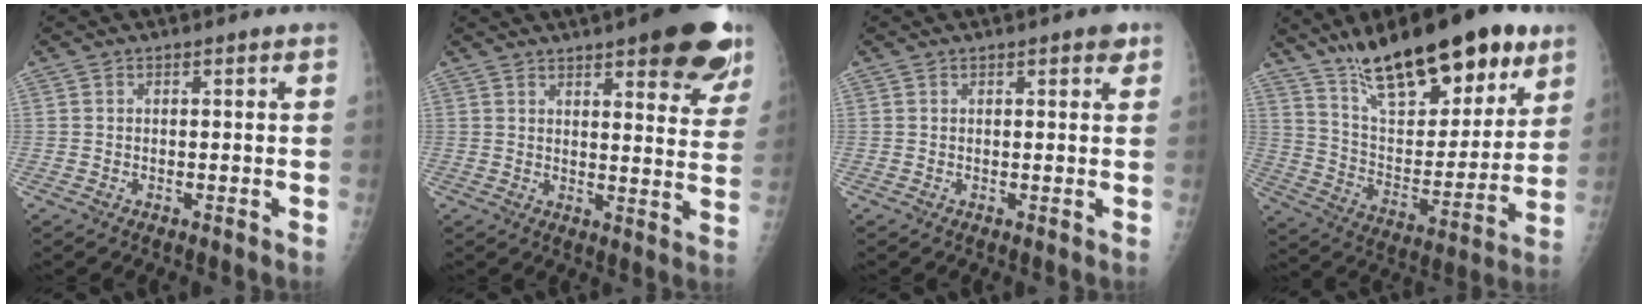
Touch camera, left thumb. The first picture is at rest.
{"total": 17.9, "force": [11.0, 5.3, 13.1], "torque": [-0.130, -0.044, 0.131]}
{"total": 2.3, "force": [1.3, 0.8, 1.7], "torque": [-0.013, -0.002, 0.013]}
{"total": 27.0, "force": [17.6, 10.1, 17.8], "torque": [-0.243, -0.055, 0.289]}